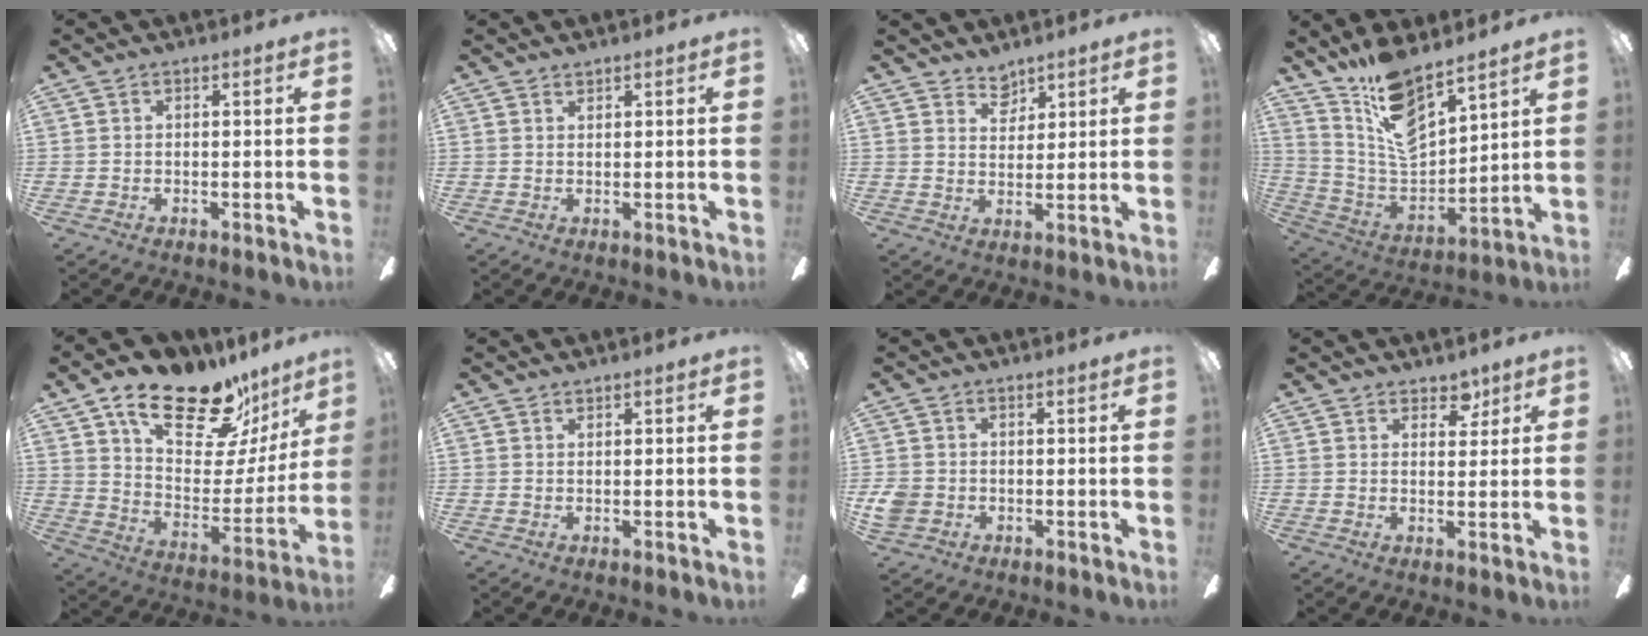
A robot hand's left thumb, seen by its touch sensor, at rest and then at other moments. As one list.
[{"total": 1.0, "force": [1.0, 0.2, 0.1], "torque": [-0.002, 0.000, 0.018]}, {"total": 4.9, "force": [4.1, 2.4, 0.9], "torque": [-0.013, -0.018, 0.075]}, {"total": 13.4, "force": [10.6, 4.9, 6.6], "torque": [-0.141, -0.074, 0.198]}, {"total": 22.9, "force": [16.8, 9.7, 12.2], "torque": [-0.186, -0.112, 0.290]}, {"total": 0.6, "force": [0.6, 0.1, 0.0], "torque": [-0.002, 0.000, 0.011]}, {"total": 3.7, "force": [-0.7, 3.4, 1.3], "torque": [-0.022, 0.005, -0.014]}, {"total": 4.5, "force": [3.4, 2.5, 1.5], "torque": [-0.005, -0.016, 0.058]}]